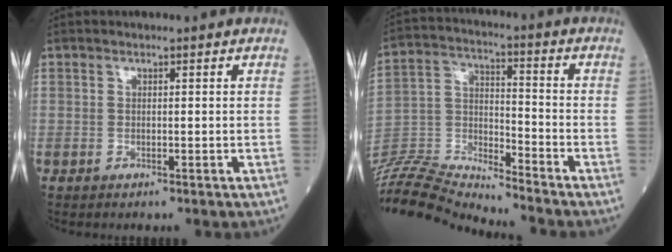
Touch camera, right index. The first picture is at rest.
{"total": 14.6, "force": [-14.5, -0.5, 2.2], "torque": [-0.048, 0.030, -0.270]}